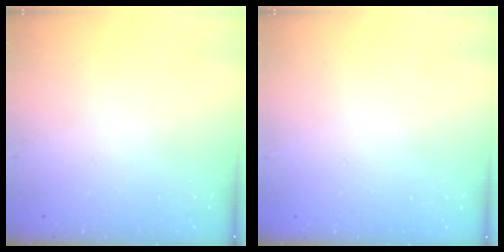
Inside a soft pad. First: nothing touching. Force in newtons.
{"total": 2.5, "press": 2.5, "slide": 0.2}